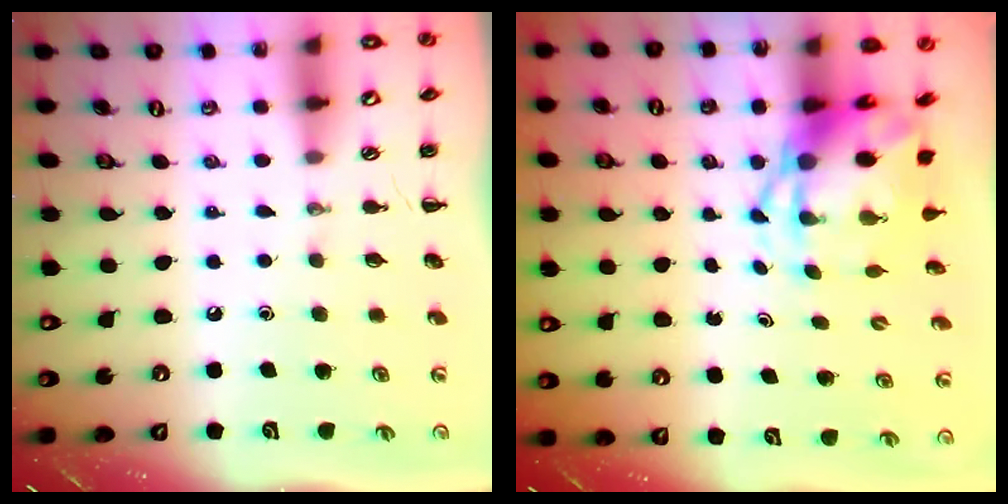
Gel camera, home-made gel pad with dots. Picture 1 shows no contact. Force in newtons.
{"total": 5.1, "press": 4.9, "slide": 1.3}